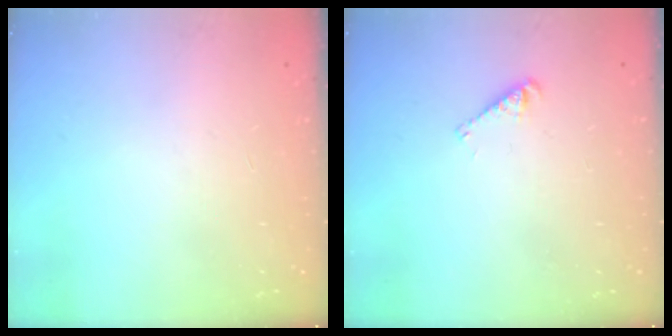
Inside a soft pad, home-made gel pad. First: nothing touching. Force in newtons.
{"total": 3.7, "press": 3.6, "slide": 0.5}